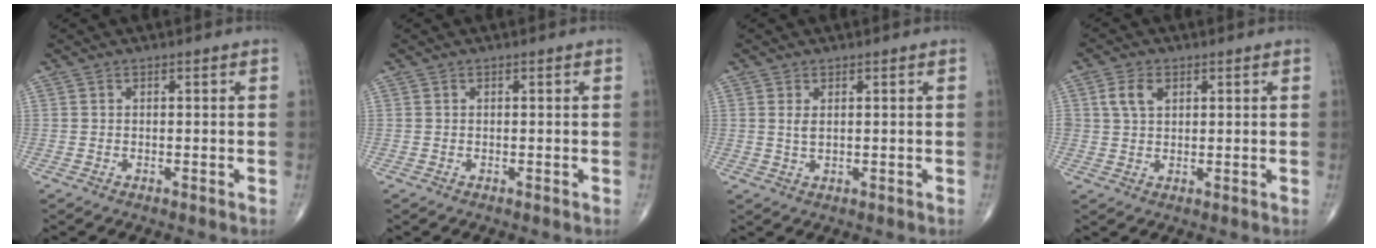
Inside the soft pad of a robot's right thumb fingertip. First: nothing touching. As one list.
[{"total": 0.0}, {"total": 1.8, "force": [0.6, 0.8, 1.5], "torque": [-0.028, -0.004, 0.015]}, {"total": 4.4, "force": [1.7, 2.9, 2.9], "torque": [-0.049, 0.001, 0.032]}]